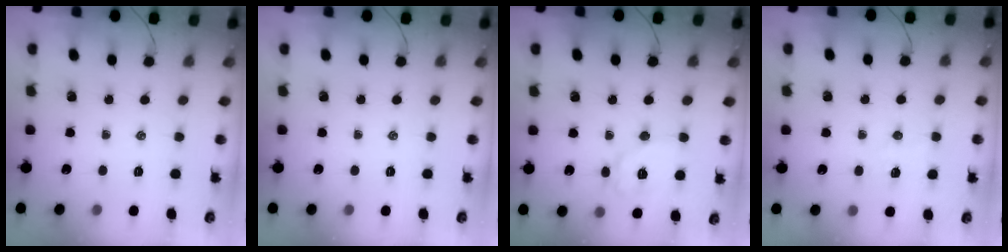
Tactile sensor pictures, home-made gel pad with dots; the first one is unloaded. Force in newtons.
{"total": 0.0}
{"total": 8.8, "press": 8.8, "slide": 0.8}
{"total": 4.3, "press": 4.2, "slide": 1.0}